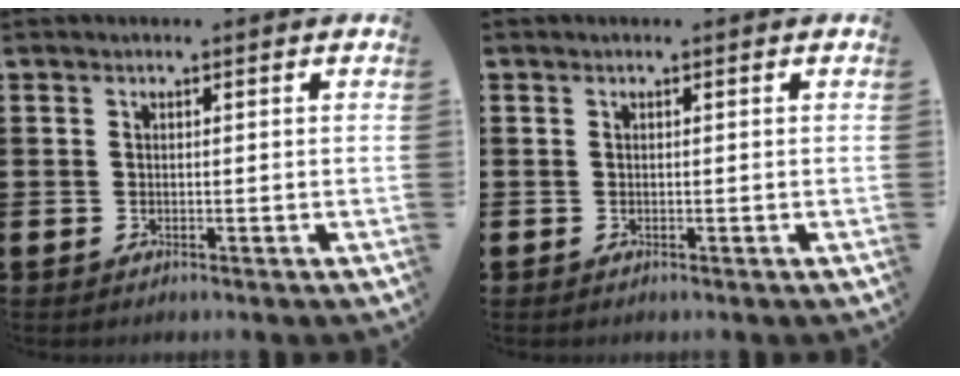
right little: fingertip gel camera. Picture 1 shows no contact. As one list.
[{"total": 0.0}]